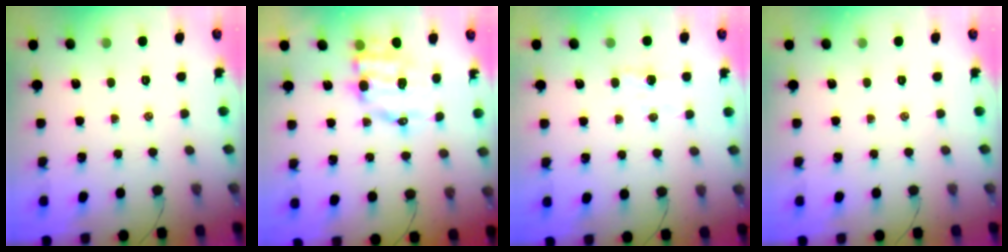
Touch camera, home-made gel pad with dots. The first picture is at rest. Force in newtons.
{"total": 10.2, "press": 10.0, "slide": 1.7}
{"total": 3.3, "press": 3.1, "slide": 1.2}
{"total": 0.0}